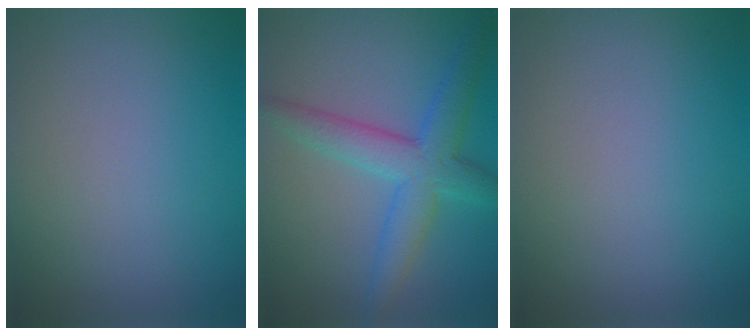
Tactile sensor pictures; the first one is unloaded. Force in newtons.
{"total": 5.3, "press": 5.3, "slide": 0.2}
{"total": 0.0}